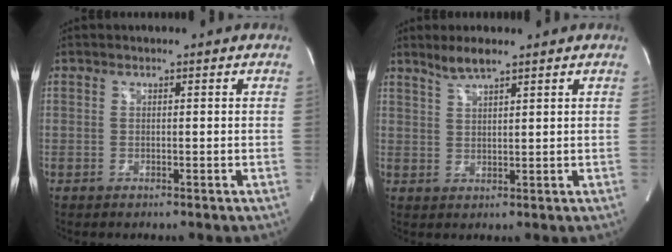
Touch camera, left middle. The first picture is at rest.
{"total": 3.6, "force": [2.9, 0.2, 2.0], "torque": [-0.048, 0.002, 0.061]}